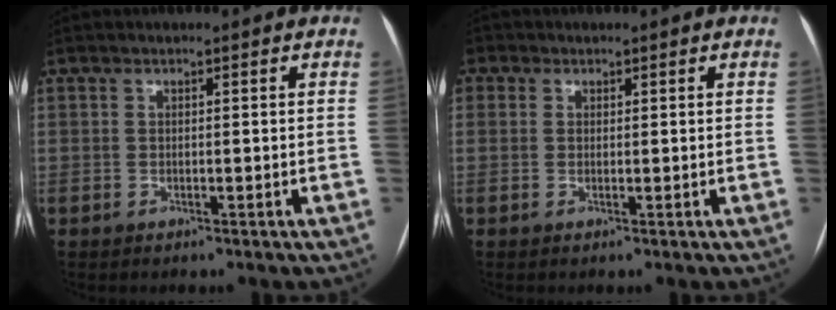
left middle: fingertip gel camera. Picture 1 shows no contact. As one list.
[{"total": 2.1, "force": [0.7, 2.0, 0.5], "torque": [-0.004, 0.008, 0.010]}]